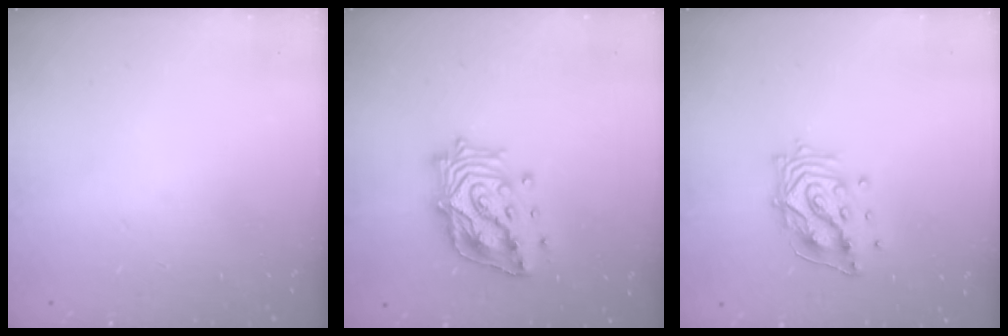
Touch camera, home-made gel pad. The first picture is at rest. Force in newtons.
{"total": 18.3, "press": 18.1, "slide": 2.4}
{"total": 12.0, "press": 12.0, "slide": 1.1}